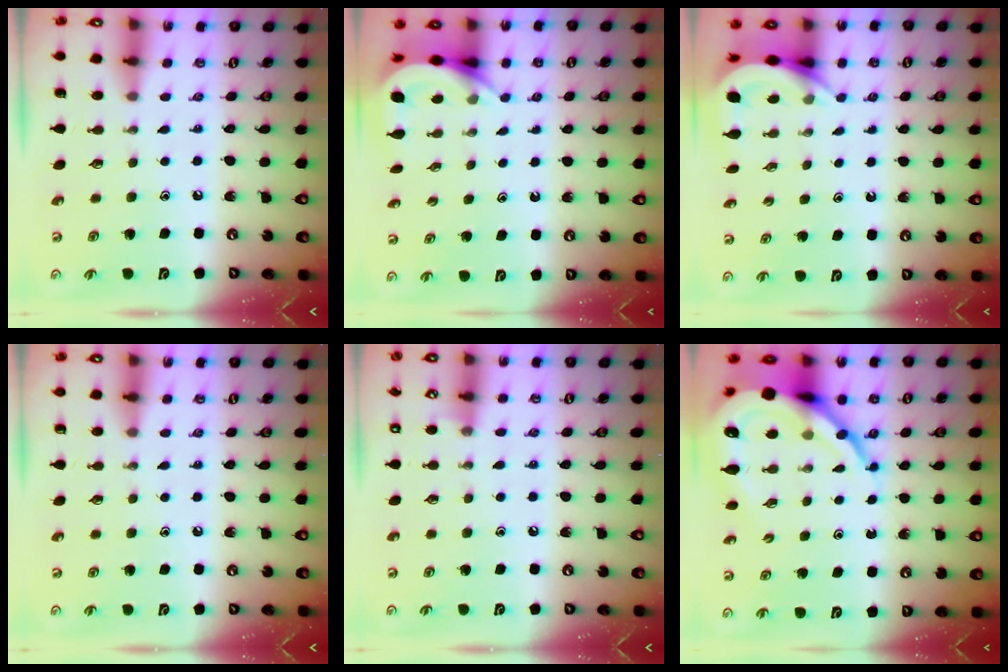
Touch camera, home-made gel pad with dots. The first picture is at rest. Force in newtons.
{"total": 5.3, "press": 5.3, "slide": 0.4}
{"total": 5.3, "press": 5.3, "slide": 0.4}
{"total": 0.0}
{"total": 3.7, "press": 3.6, "slide": 0.4}
{"total": 14.7, "press": 14.6, "slide": 1.7}